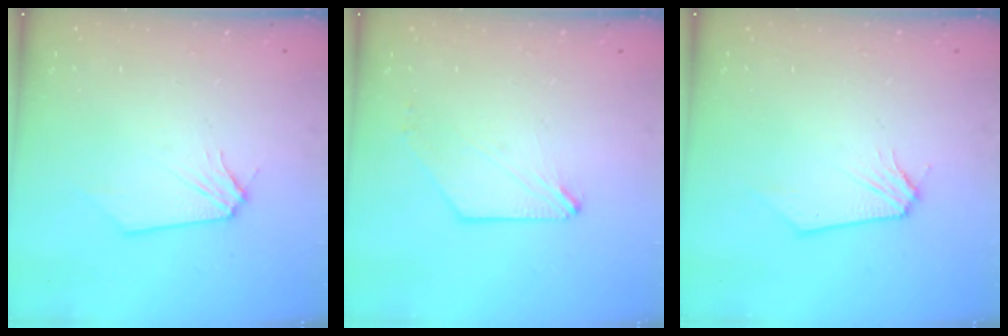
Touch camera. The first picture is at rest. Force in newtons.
{"total": 0.0}
{"total": 0.0}